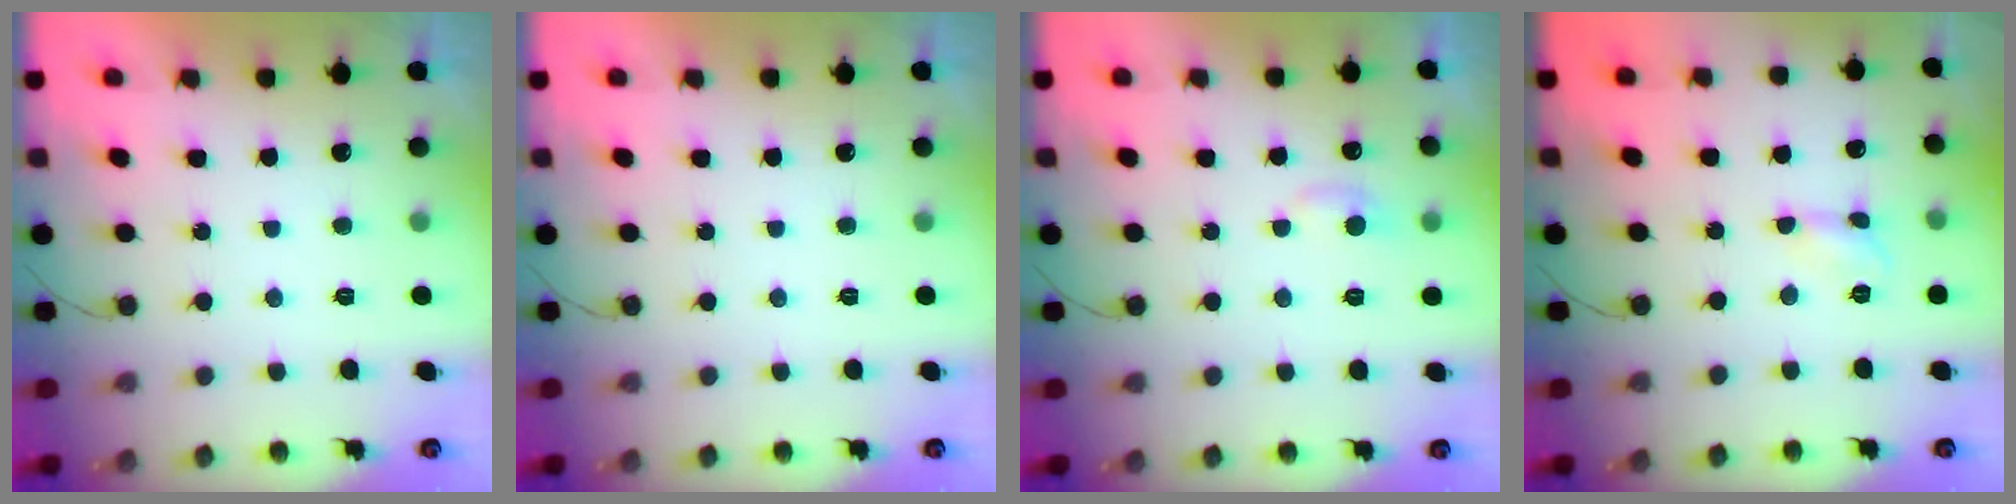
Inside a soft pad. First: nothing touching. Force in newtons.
{"total": 0.0}
{"total": 4.2, "press": 4.1, "slide": 0.5}
{"total": 3.2, "press": 3.2, "slide": 0.3}